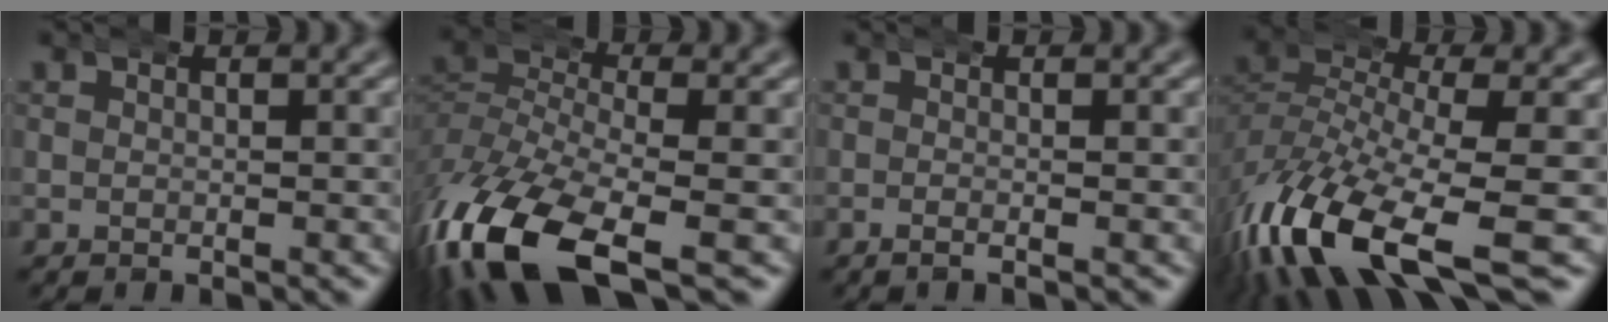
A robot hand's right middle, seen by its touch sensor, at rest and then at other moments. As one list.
[{"total": 10.5, "force": [-5.0, 5.5, 7.4], "torque": [-0.182, -0.050, -0.058]}, {"total": 0.8, "force": [-0.5, -0.2, 0.6], "torque": [-0.014, 0.000, -0.011]}, {"total": 10.3, "force": [-5.2, 4.5, 7.6], "torque": [-0.169, -0.042, -0.066]}]